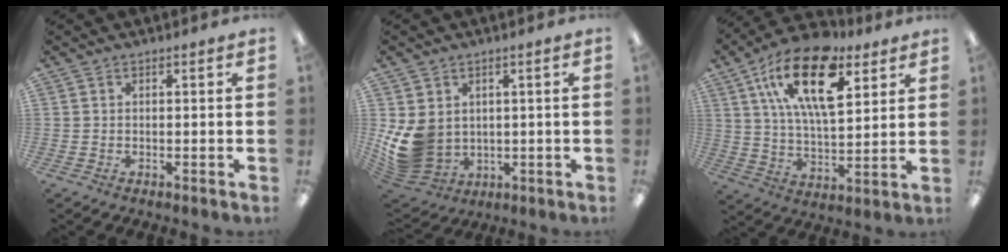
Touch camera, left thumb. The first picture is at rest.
{"total": 9.9, "force": [0.6, 8.5, 5.2], "torque": [-0.139, -0.016, 0.020]}
{"total": 21.1, "force": [11.0, 9.8, 15.1], "torque": [-0.274, -0.040, 0.186]}